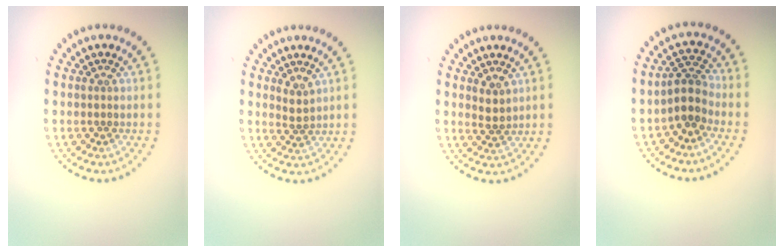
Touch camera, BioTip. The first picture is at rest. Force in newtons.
{"total": 1.4, "press": 1.0, "slide": 1.0}
{"total": 1.6, "press": 1.3, "slide": 0.9}
{"total": 2.6, "press": 2.1, "slide": 1.6}